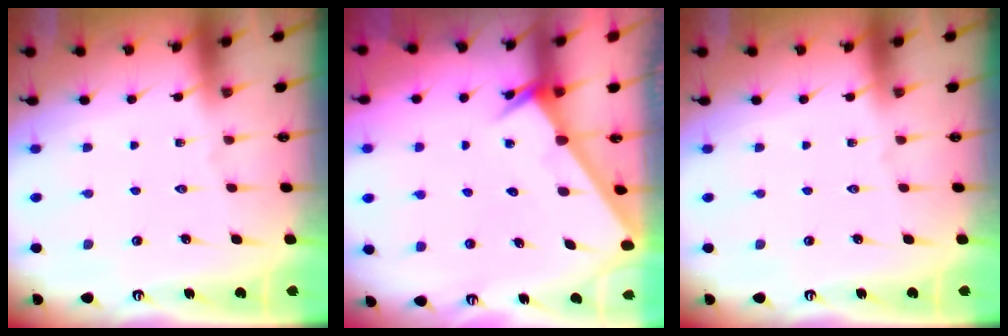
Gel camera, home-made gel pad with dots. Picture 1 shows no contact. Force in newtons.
{"total": 2.7, "press": 2.7, "slide": 0.1}
{"total": 0.0}